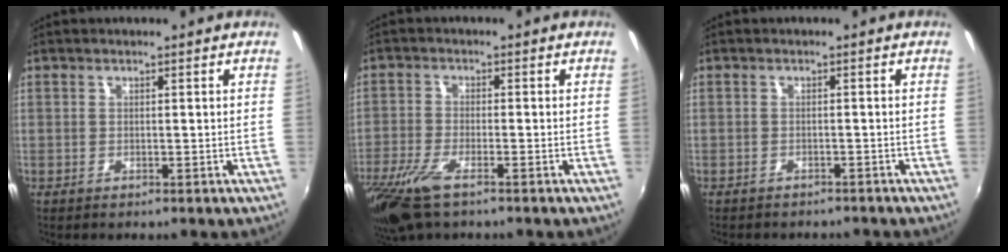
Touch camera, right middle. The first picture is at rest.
{"total": 9.7, "force": [-6.3, 2.7, 6.8], "torque": [-0.163, -0.033, -0.125]}
{"total": 4.2, "force": [-3.7, 1.3, 1.2], "torque": [-0.033, -0.014, -0.052]}